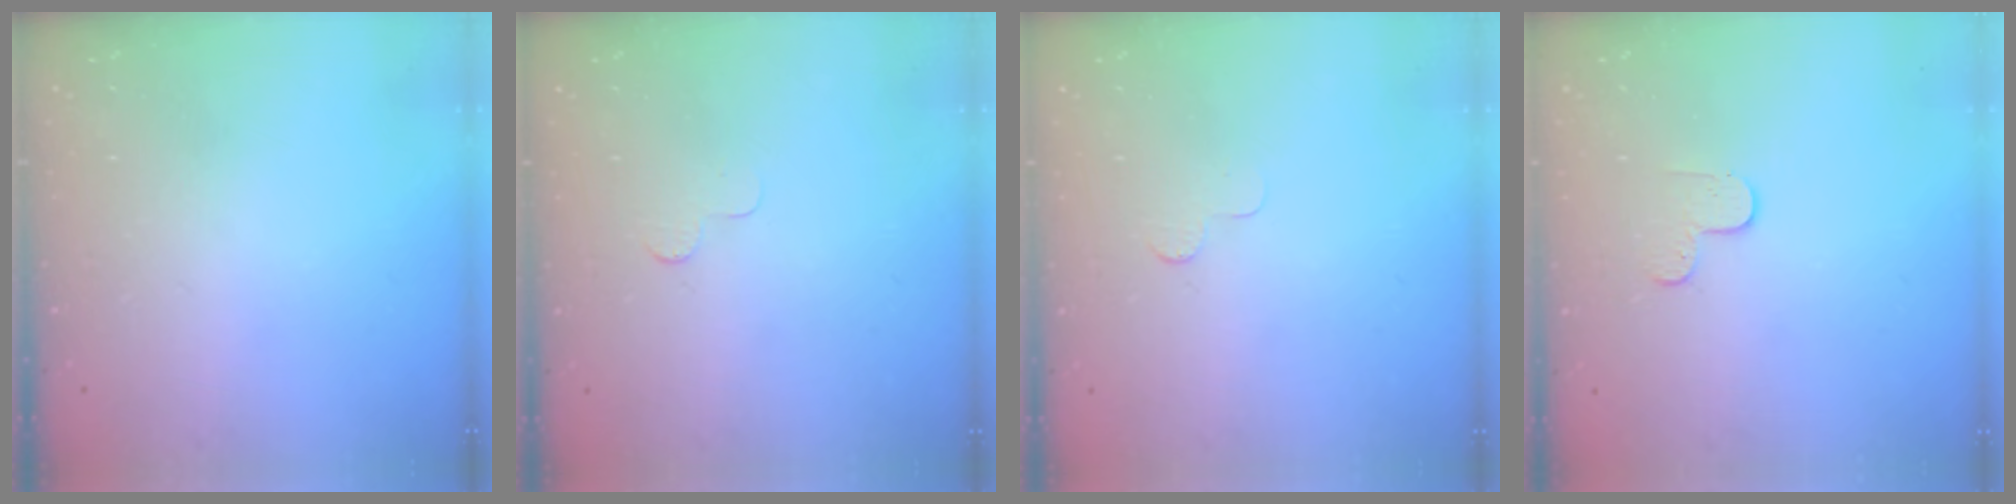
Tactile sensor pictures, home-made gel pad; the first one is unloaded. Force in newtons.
{"total": 2.5, "press": 2.5, "slide": 0.2}
{"total": 2.5, "press": 2.5, "slide": 0.2}
{"total": 3.6, "press": 3.6, "slide": 0.4}